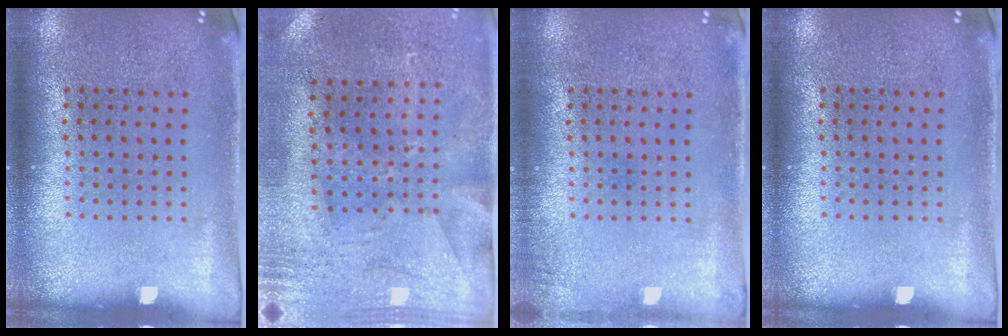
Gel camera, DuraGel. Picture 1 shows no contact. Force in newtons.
{"total": 2.8, "press": 2.3, "slide": 1.6}
{"total": 0.9, "press": 0.9, "slide": 0.2}
{"total": 0.0}